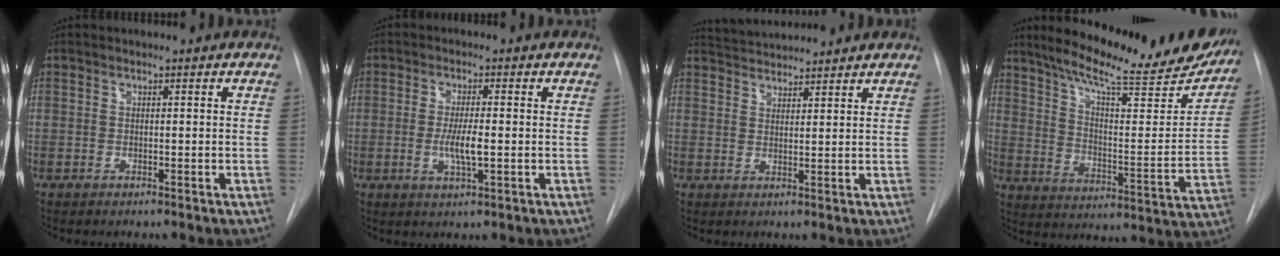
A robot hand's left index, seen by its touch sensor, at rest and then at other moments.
{"total": 4.5, "force": [-1.3, 0.7, 4.3], "torque": [-0.084, -0.013, -0.021]}
{"total": 5.2, "force": [5.1, 0.3, 0.8], "torque": [-0.021, 0.025, 0.084]}
{"total": 24.1, "force": [20.4, 4.3, 12.1], "torque": [-0.180, -0.048, 0.269]}